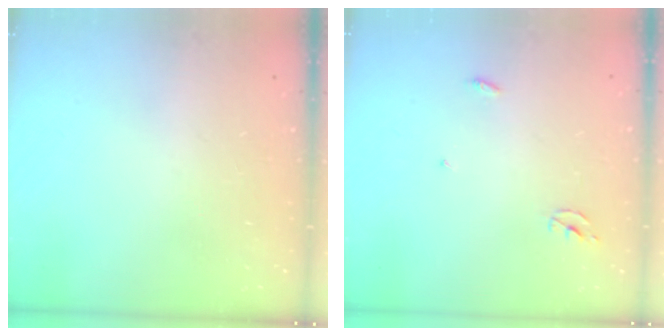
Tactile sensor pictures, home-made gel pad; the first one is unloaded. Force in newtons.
{"total": 2.3, "press": 2.3, "slide": 0.2}